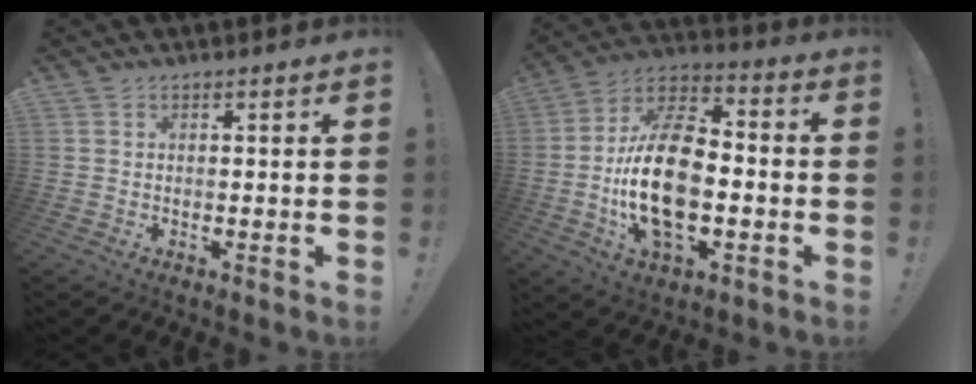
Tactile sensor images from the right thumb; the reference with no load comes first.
{"total": 21.6, "force": [-3.2, 12.5, 17.3], "torque": [-0.322, 0.013, -0.053]}